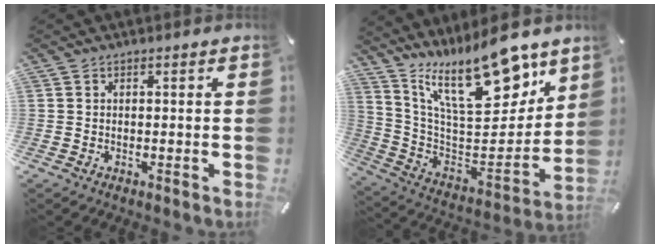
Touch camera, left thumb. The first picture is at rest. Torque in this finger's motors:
{"motor_torque": [3.31, 1.24, 0.58, -0.62, 0.19]}